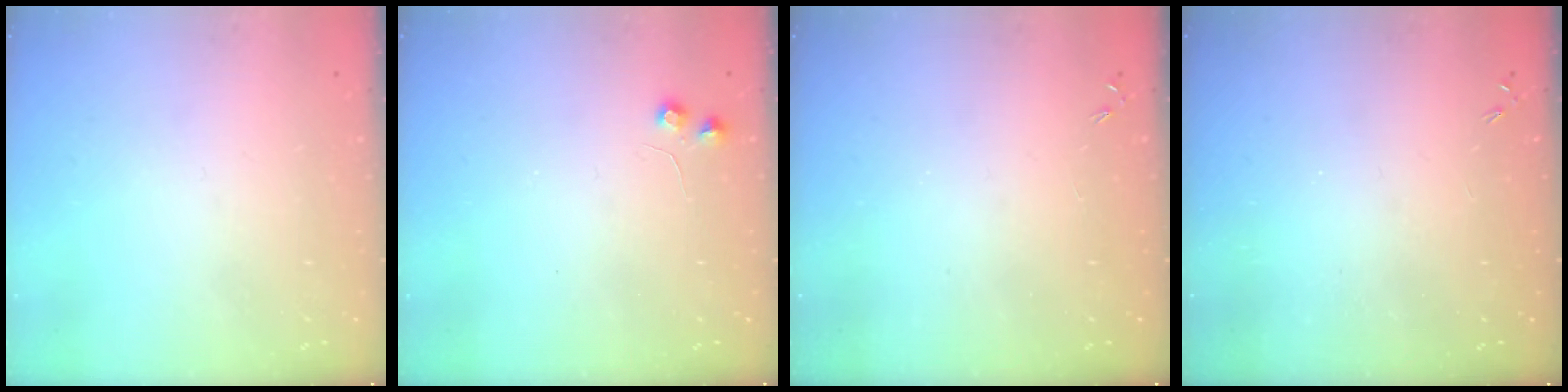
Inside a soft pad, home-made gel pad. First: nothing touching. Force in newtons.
{"total": 5.0, "press": 4.9, "slide": 0.8}
{"total": 0.0}
{"total": 0.0}